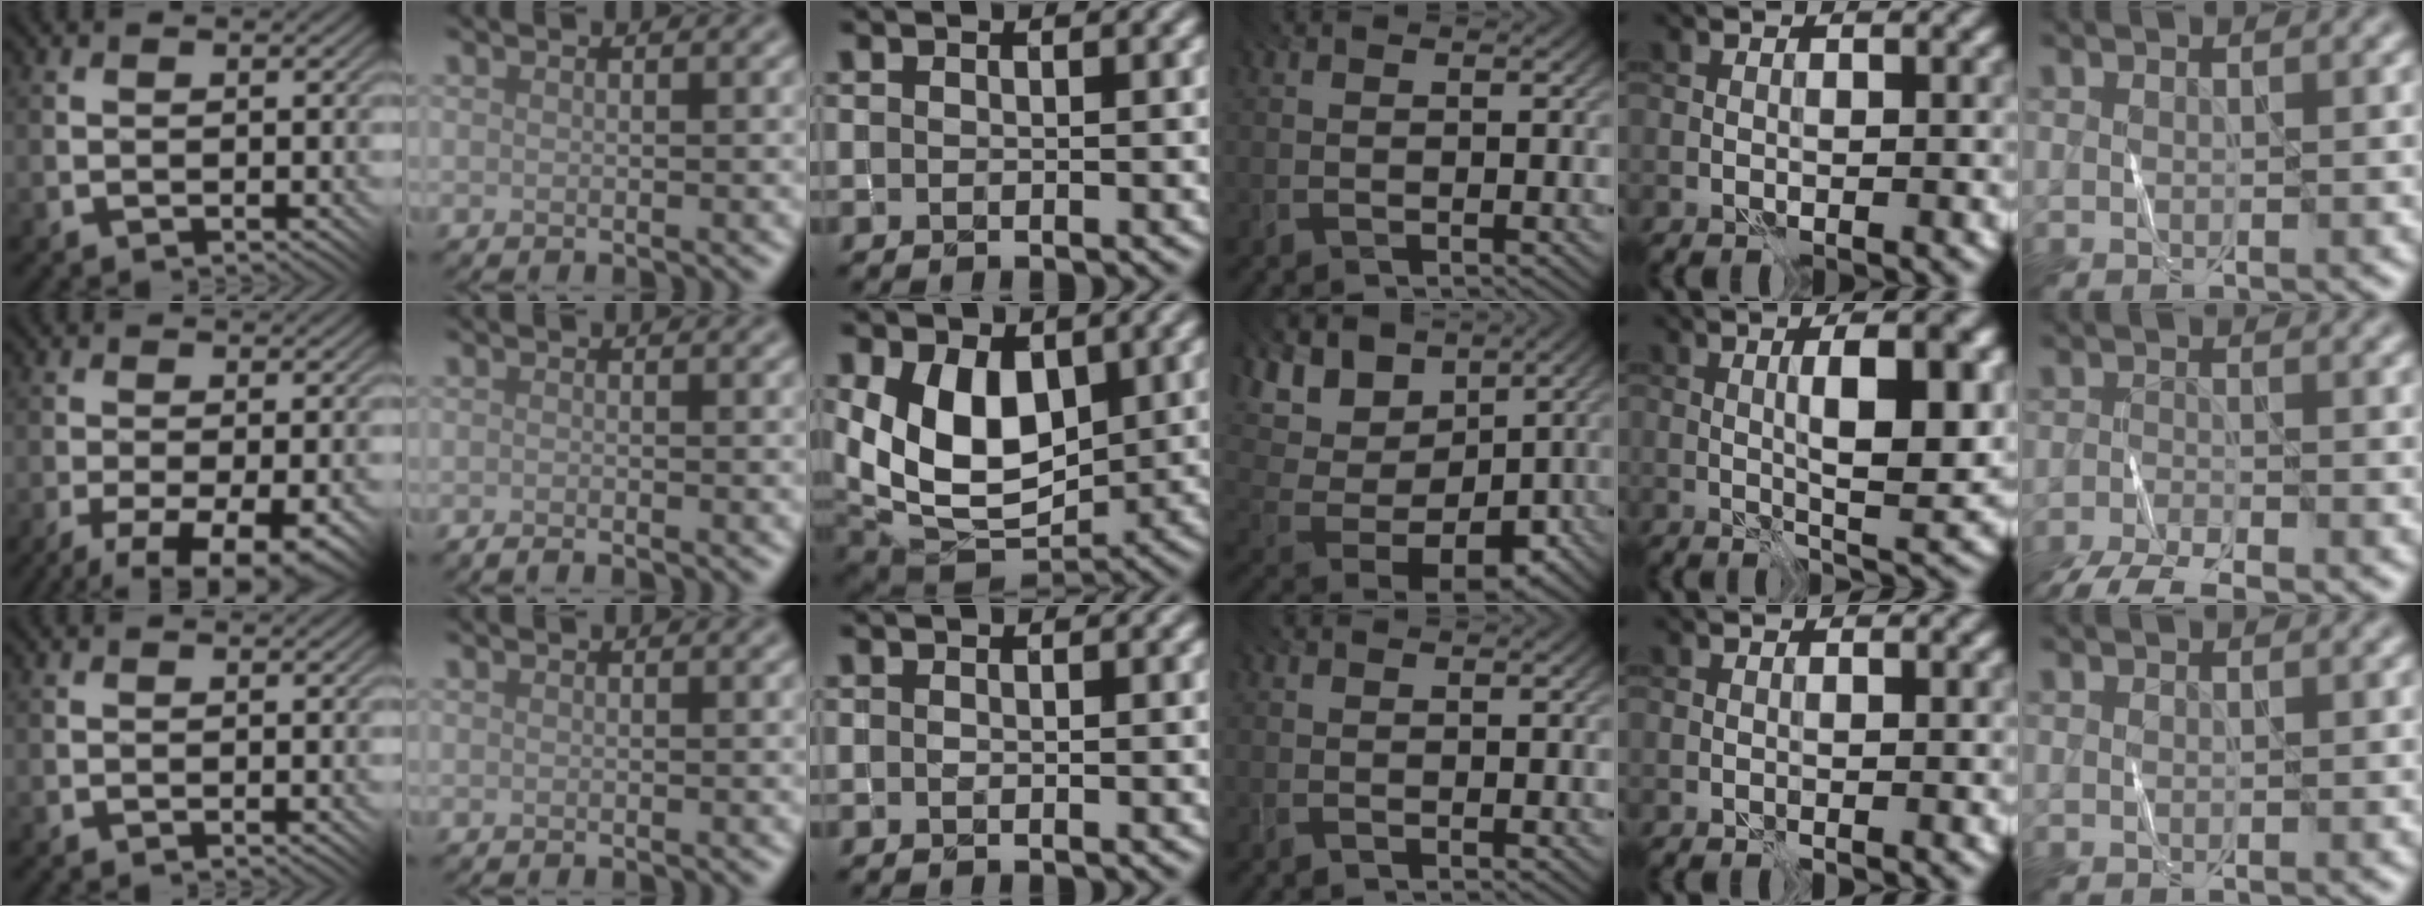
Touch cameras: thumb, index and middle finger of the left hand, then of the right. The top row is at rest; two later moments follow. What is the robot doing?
{"motion": "fold", "object": "shorts"}